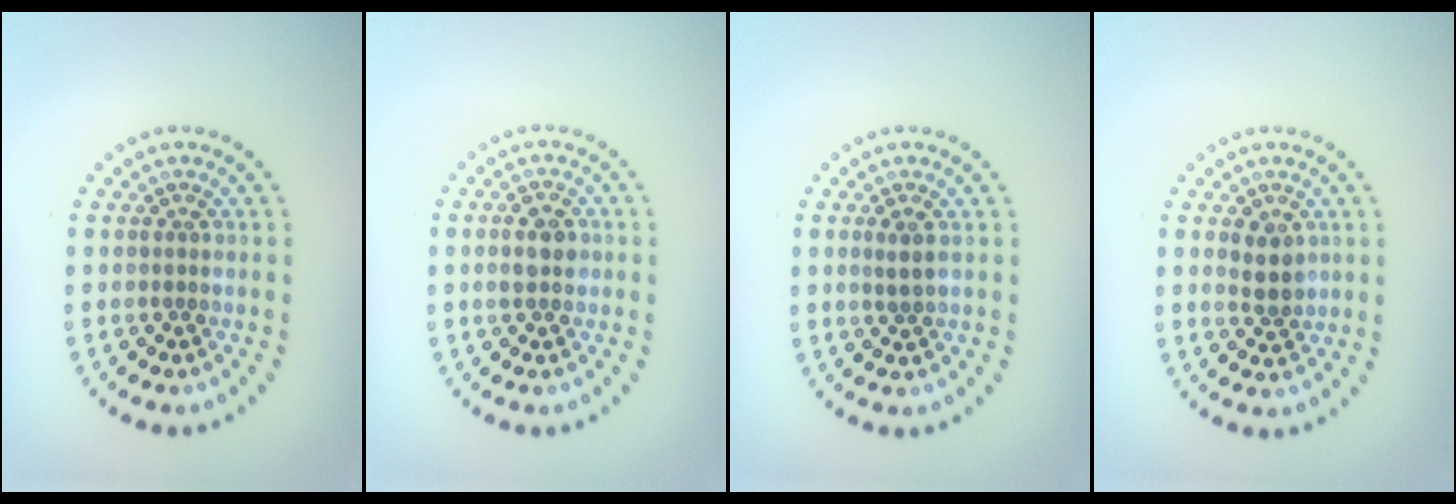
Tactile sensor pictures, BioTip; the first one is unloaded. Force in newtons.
{"total": 2.5, "press": 2.5, "slide": 0.2}
{"total": 0.9, "press": 0.6, "slide": 0.6}
{"total": 2.4, "press": 2.3, "slide": 0.7}